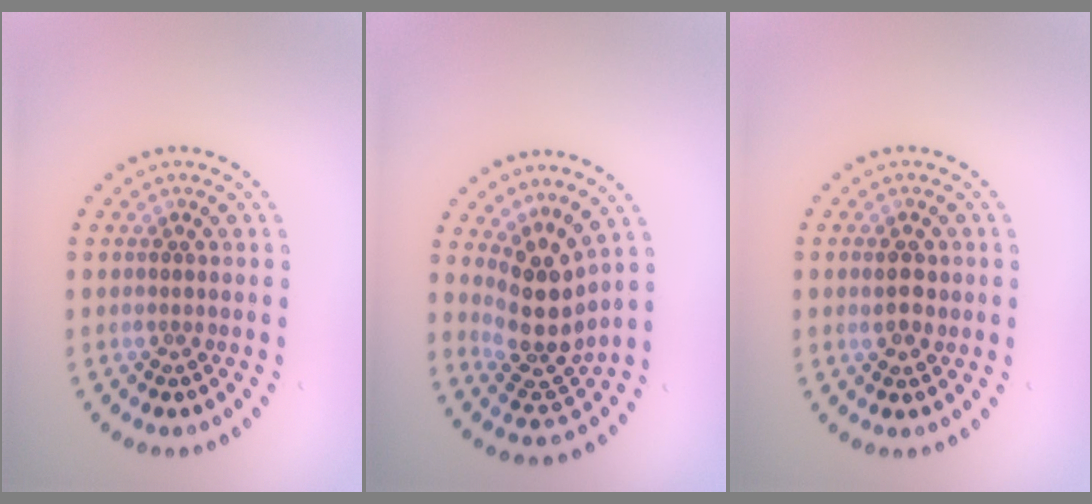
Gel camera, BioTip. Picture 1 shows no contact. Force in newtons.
{"total": 4.3, "press": 3.4, "slide": 2.8}
{"total": 2.1, "press": 2.1, "slide": 0.3}